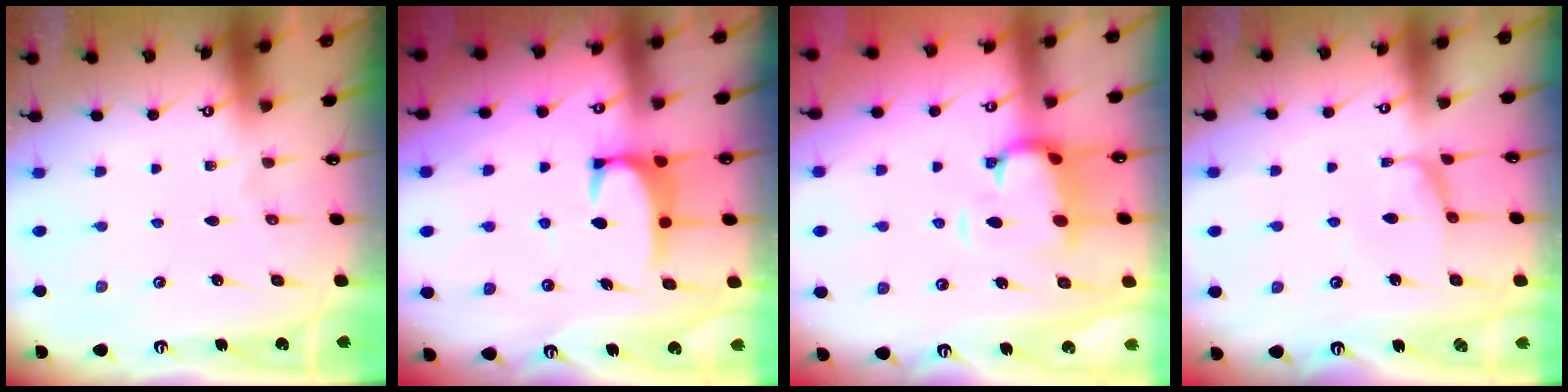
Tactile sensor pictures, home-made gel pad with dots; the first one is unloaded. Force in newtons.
{"total": 2.5, "press": 2.4, "slide": 0.7}
{"total": 4.0, "press": 3.7, "slide": 1.5}
{"total": 2.8, "press": 2.7, "slide": 0.7}